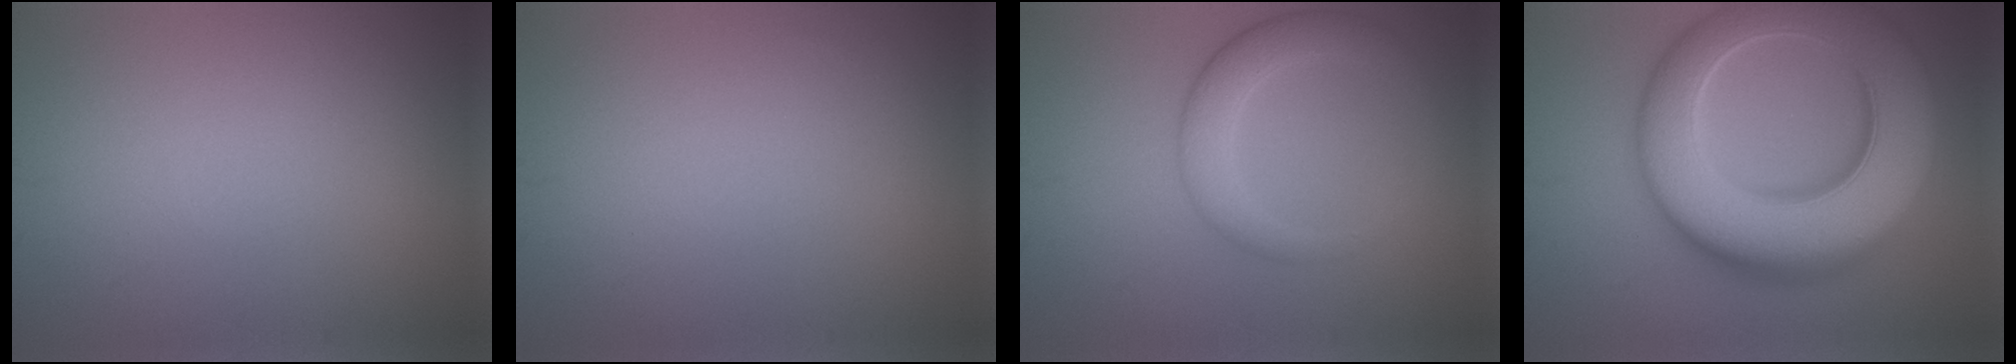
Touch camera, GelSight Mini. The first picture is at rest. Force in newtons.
{"total": 0.0}
{"total": 3.5, "press": 3.5, "slide": 0.2}
{"total": 13.9, "press": 13.8, "slide": 0.5}